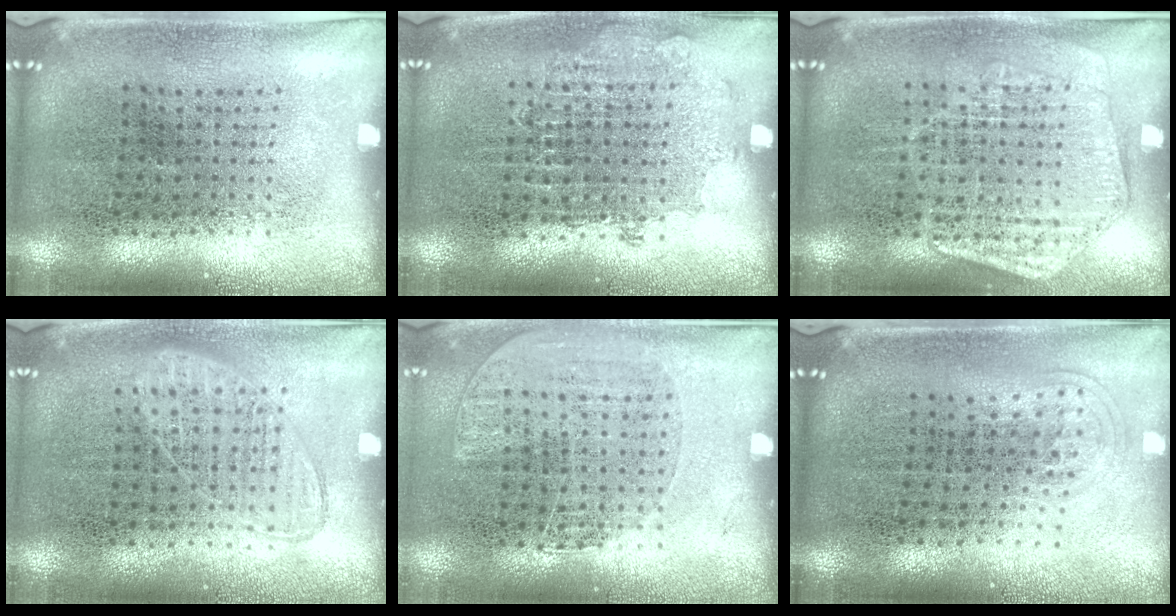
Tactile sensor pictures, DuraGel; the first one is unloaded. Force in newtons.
{"total": 0.7, "press": 0.7, "slide": 0.2}
{"total": 1.4, "press": 1.4, "slide": 0.4}
{"total": 0.9, "press": 0.9, "slide": 0.3}
{"total": 1.1, "press": 1.0, "slide": 0.6}
{"total": 1.0, "press": 0.7, "slide": 0.8}